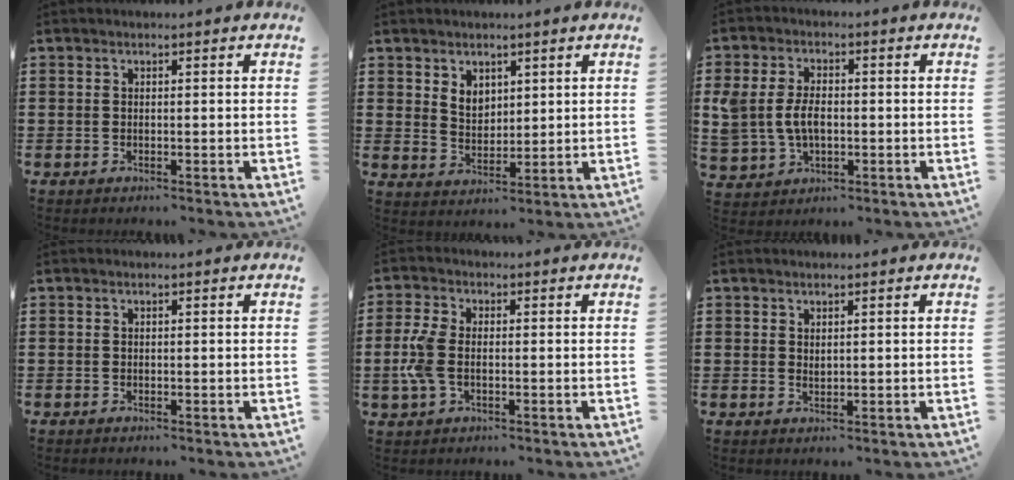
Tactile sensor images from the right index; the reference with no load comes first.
{"total": 3.7, "force": [2.4, 2.6, 1.1], "torque": [-0.032, 0.008, 0.044]}
{"total": 5.5, "force": [-0.1, 3.9, 3.9], "torque": [-0.101, 0.006, -0.009]}
{"total": 0.0}
{"total": 5.2, "force": [-0.7, 2.8, 4.3], "torque": [-0.121, -0.009, -0.023]}
{"total": 0.9, "force": [0.8, 0.4, 0.1], "torque": [-0.004, 0.004, 0.015]}